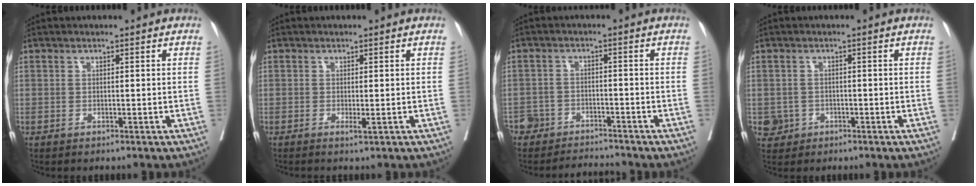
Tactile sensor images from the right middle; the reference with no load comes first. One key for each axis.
{"total": 0.9, "fx": -0.3, "fy": 0.0, "fz": 0.8, "tx": -0.017, "ty": -0.004, "tz": -0.005}
{"total": 6.2, "fx": -6.0, "fy": 1.7, "fz": 0.2, "tx": 0.004, "ty": 0.009, "tz": -0.098}
{"total": 2.7, "fx": -0.9, "fy": 2.5, "fz": 0.2, "tx": 0.002, "ty": 0.008, "tz": -0.010}